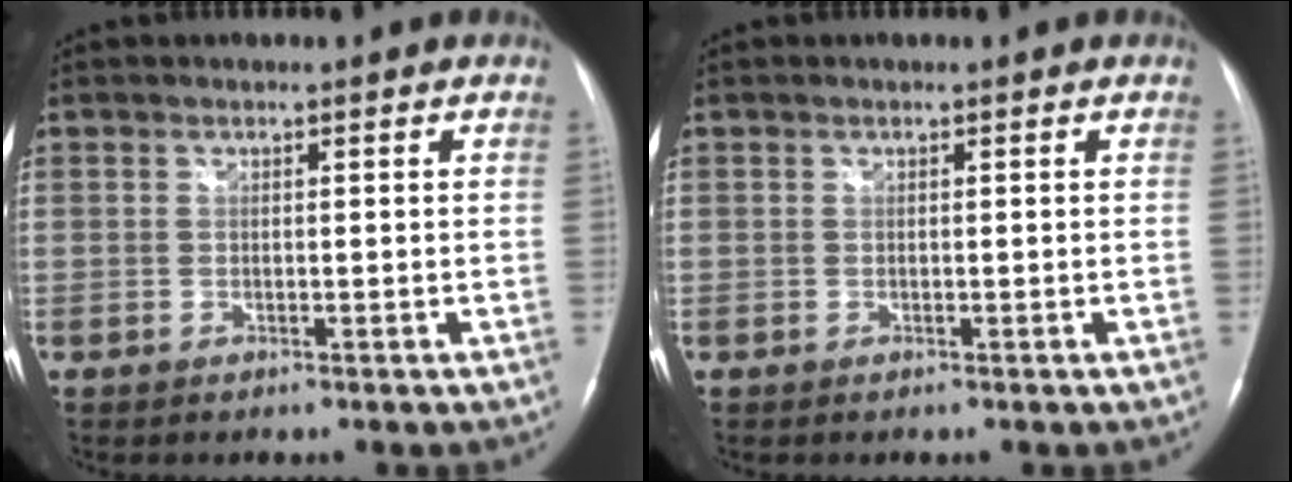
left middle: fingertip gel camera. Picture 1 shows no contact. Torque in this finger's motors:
{"motor_torque": [-0.07, 0.02, 0.02, 0.00]}